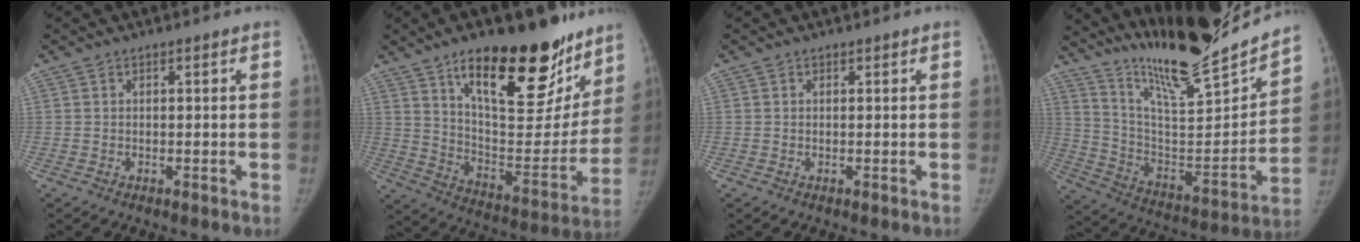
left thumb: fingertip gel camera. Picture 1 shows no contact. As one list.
[{"total": 28.5, "force": [17.4, 11.2, 19.6], "torque": [-0.235, -0.076, 0.270]}, {"total": 0.0}, {"total": 24.9, "force": [21.9, 3.3, 11.3], "torque": [-0.151, -0.137, 0.351]}]